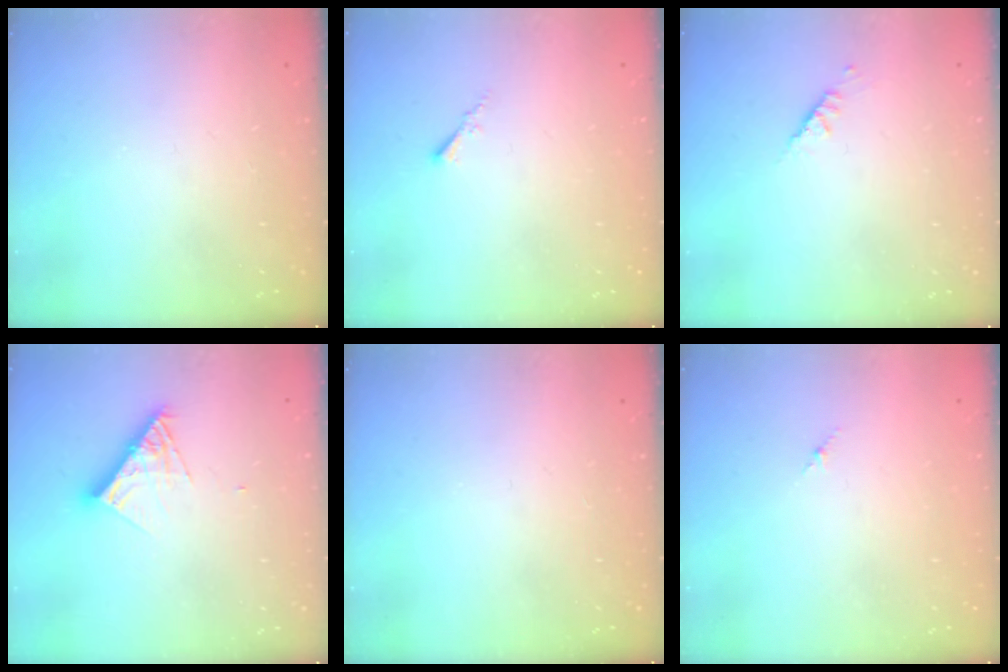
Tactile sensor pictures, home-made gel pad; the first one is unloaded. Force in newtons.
{"total": 0.0}
{"total": 2.5, "press": 2.4, "slide": 0.7}
{"total": 9.3, "press": 9.2, "slide": 0.8}
{"total": 0.0}
{"total": 1.8, "press": 1.7, "slide": 0.6}